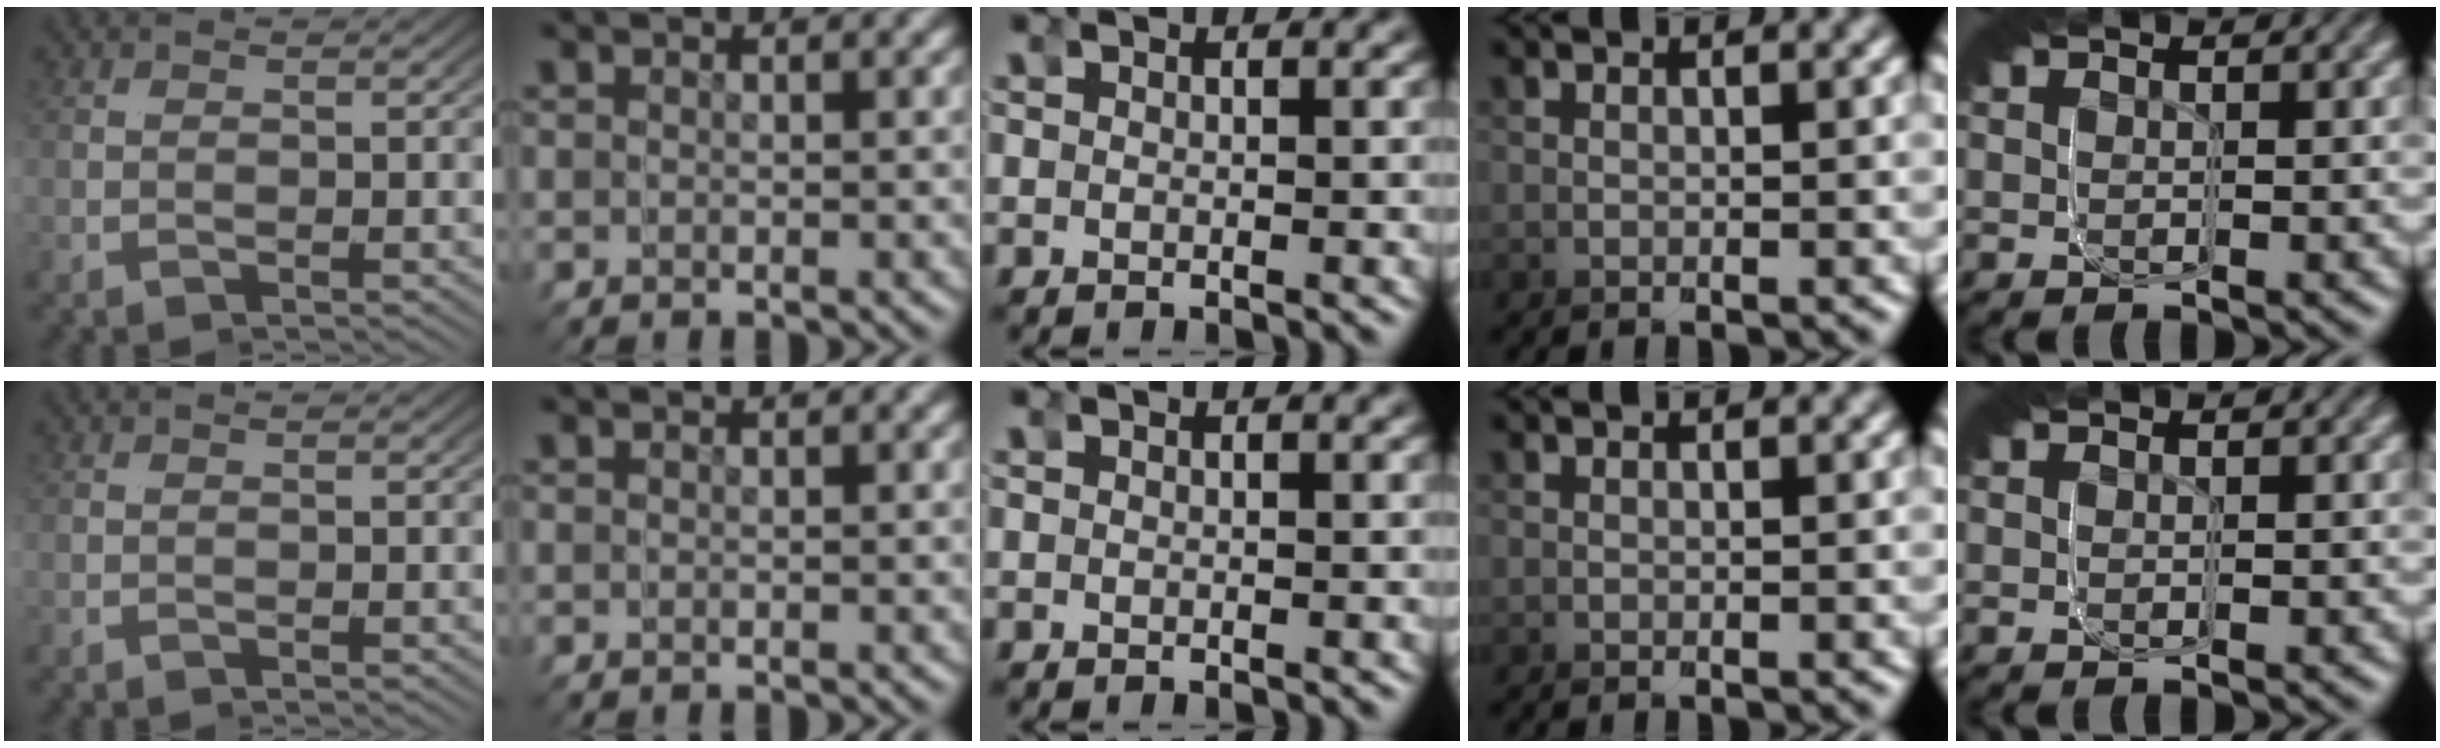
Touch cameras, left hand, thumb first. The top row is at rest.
{}